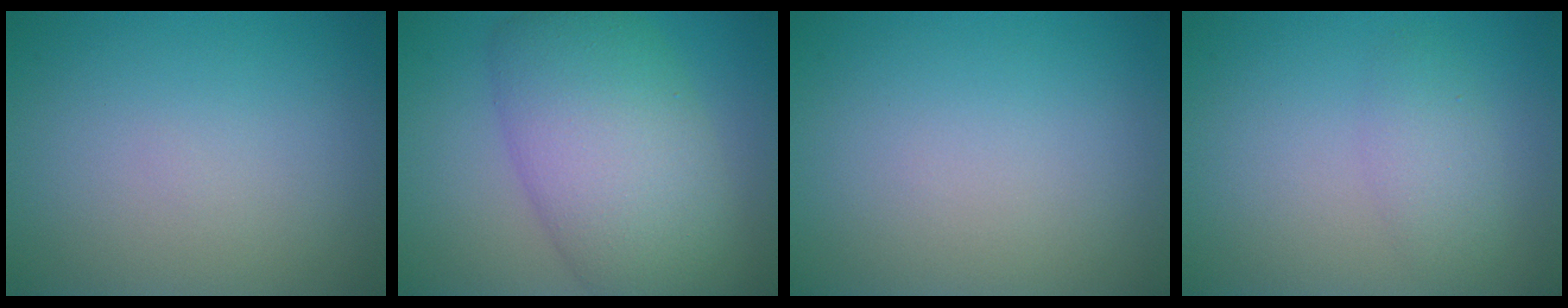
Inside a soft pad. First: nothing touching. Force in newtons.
{"total": 9.9, "press": 9.9, "slide": 0.7}
{"total": 0.0}
{"total": 2.2, "press": 2.2, "slide": 0.1}